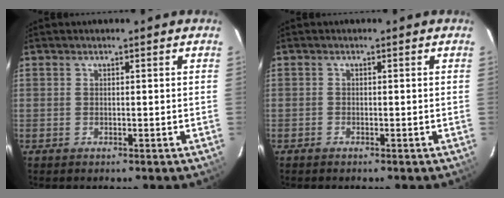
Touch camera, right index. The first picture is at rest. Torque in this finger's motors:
{"motor_torque": [0.00, 0.03, -0.02, -0.02]}